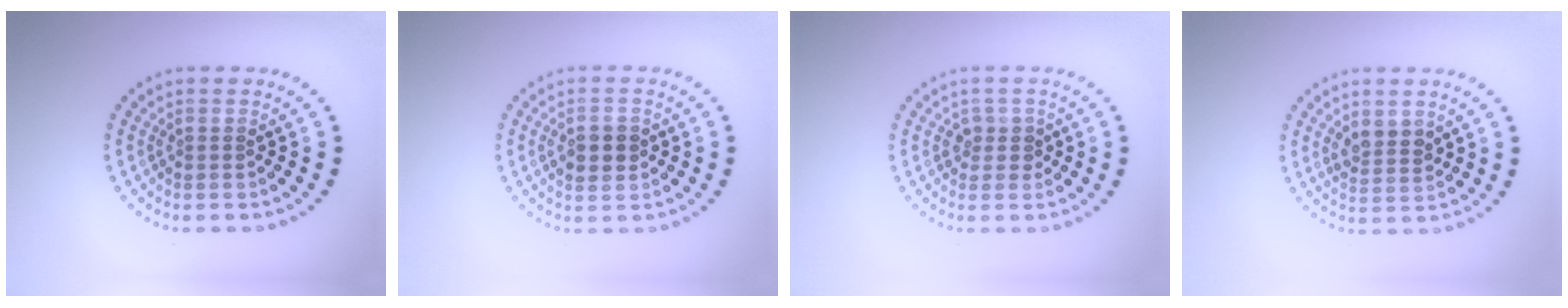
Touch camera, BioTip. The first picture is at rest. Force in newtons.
{"total": 2.3, "press": 2.3, "slide": 0.2}
{"total": 1.4, "press": 1.2, "slide": 0.7}
{"total": 2.1, "press": 1.9, "slide": 0.9}